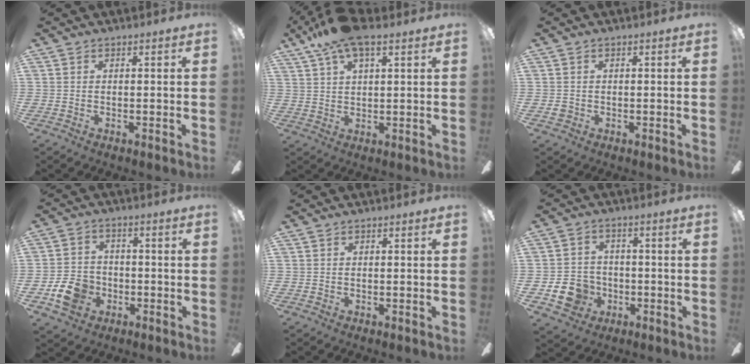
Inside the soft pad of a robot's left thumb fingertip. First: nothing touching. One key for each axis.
{"total": 10.4, "fx": 7.1, "fy": 3.1, "fz": 7.0, "tx": -0.146, "ty": -0.015, "tz": 0.133}
{"total": 1.3, "fx": -0.2, "fy": 1.2, "fz": 0.6, "tx": -0.011, "ty": 0.005, "tz": -0.004}
{"total": 9.0, "fx": -3.4, "fy": 7.1, "fz": 4.4, "tx": -0.102, "ty": 0.020, "tz": -0.064}
{"total": 0.0}
{"total": 9.2, "fx": -3.0, "fy": 7.8, "fz": 3.9, "tx": -0.100, "ty": 0.021, "tz": -0.055}